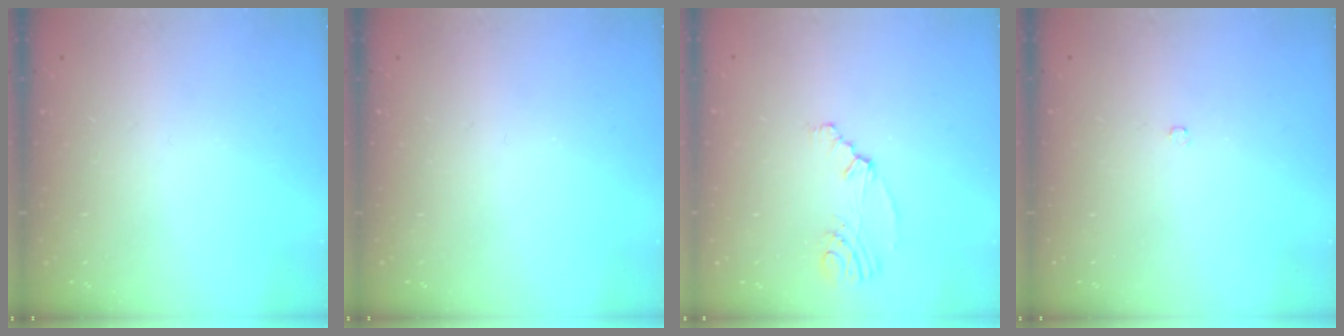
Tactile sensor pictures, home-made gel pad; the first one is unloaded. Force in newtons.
{"total": 0.0}
{"total": 4.0, "press": 2.2, "slide": 3.3}
{"total": 2.1, "press": 2.1, "slide": 0.4}